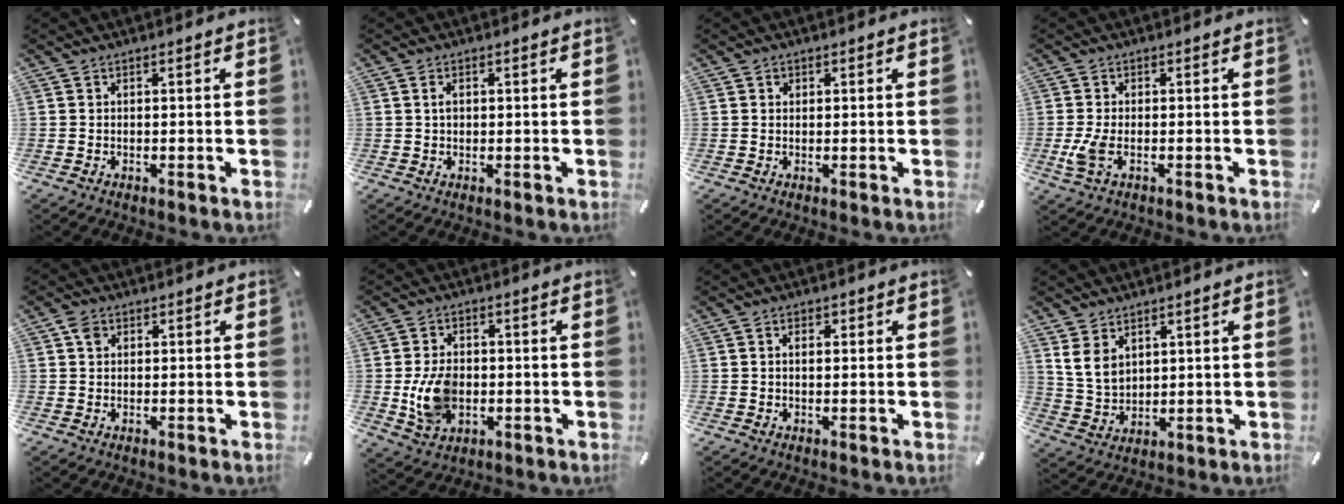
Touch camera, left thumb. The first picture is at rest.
{"total": 1.6, "force": [0.4, 1.2, 1.0], "torque": [-0.022, 0.007, 0.005]}
{"total": 0.9, "force": [0.4, 0.8, 0.2], "torque": [0.004, 0.002, 0.004]}
{"total": 4.3, "force": [-1.0, 2.0, 3.6], "torque": [-0.085, -0.004, -0.020]}
{"total": 2.5, "force": [0.7, 2.1, 1.2], "torque": [-0.017, 0.003, 0.011]}
{"total": 9.9, "force": [-1.1, 7.3, 6.5], "torque": [-0.133, 0.002, -0.019]}
{"total": 2.1, "force": [0.4, 1.4, 1.4], "torque": [-0.022, 0.007, 0.004]}
{"total": 6.8, "force": [3.4, 5.2, 2.7], "torque": [-0.073, -0.008, 0.061]}